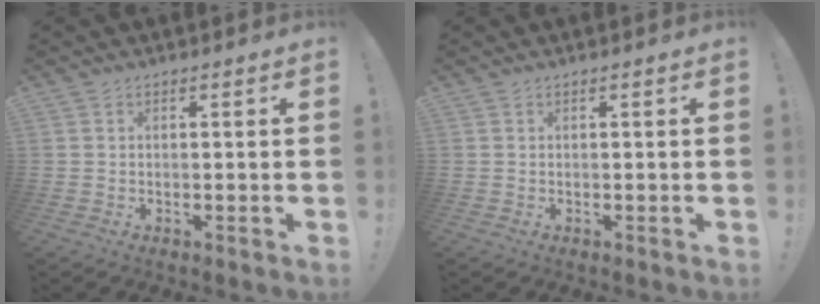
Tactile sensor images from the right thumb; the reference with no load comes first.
{"total": 0.0}